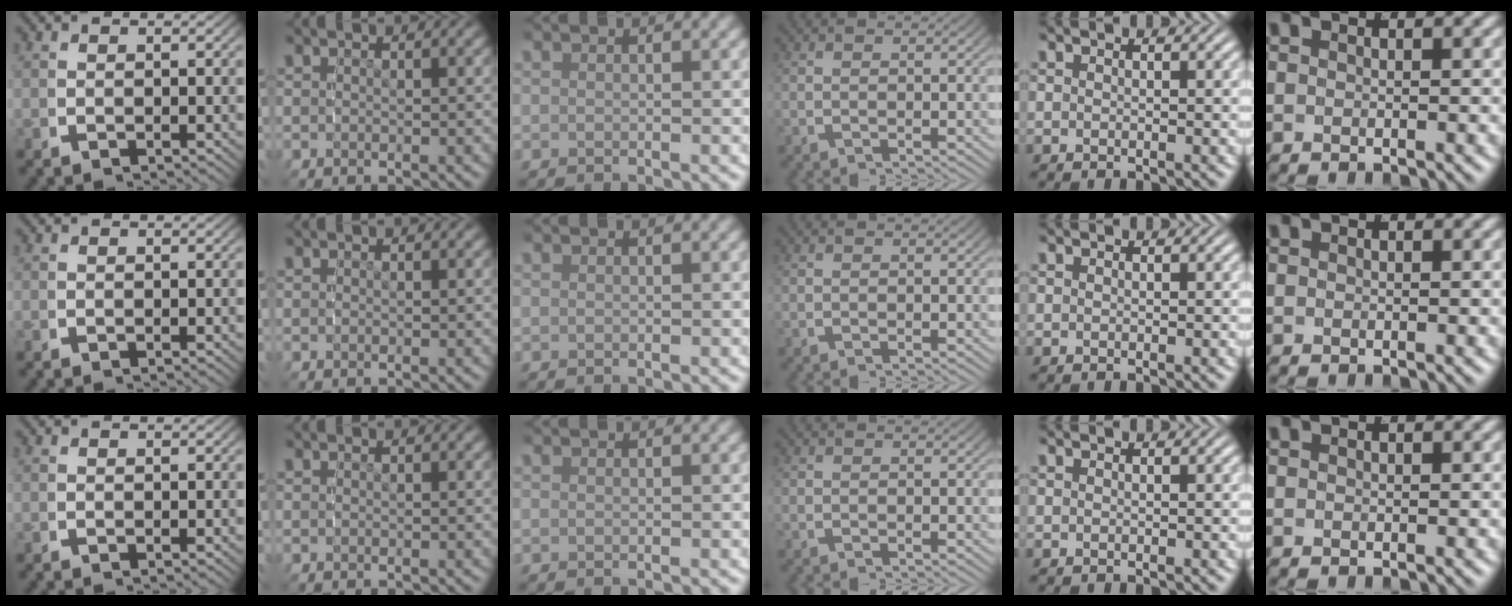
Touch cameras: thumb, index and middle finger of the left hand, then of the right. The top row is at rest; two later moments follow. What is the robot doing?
{"motion": "reach", "object": "jar lid"}